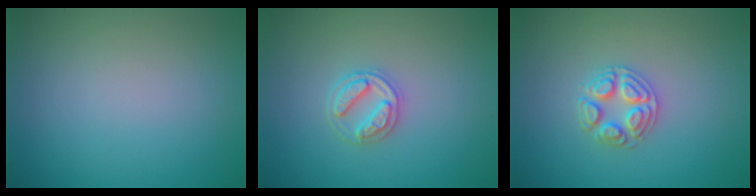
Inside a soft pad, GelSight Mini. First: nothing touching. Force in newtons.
{"total": 2.6, "press": 2.5, "slide": 0.5}
{"total": 2.6, "press": 2.6, "slide": 0.2}